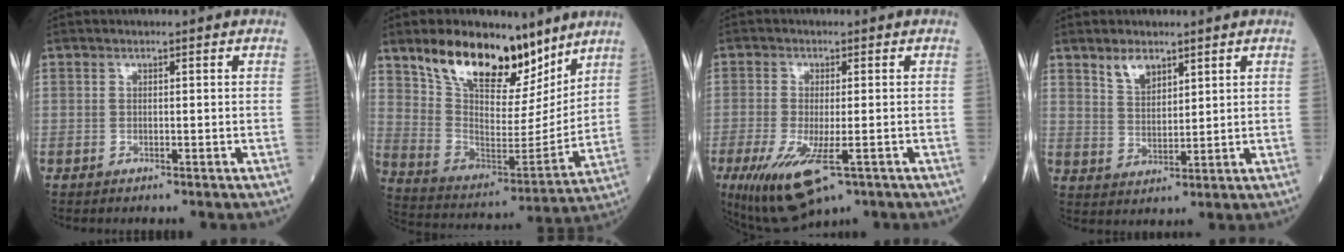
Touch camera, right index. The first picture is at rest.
{"total": 18.7, "force": [12.9, 7.8, 11.1], "torque": [-0.197, 0.002, 0.234]}
{"total": 10.6, "force": [-5.1, 3.2, 8.8], "torque": [-0.162, -0.029, -0.079]}
{"total": 4.6, "force": [3.3, 2.2, 2.4], "torque": [-0.047, 0.001, 0.069]}